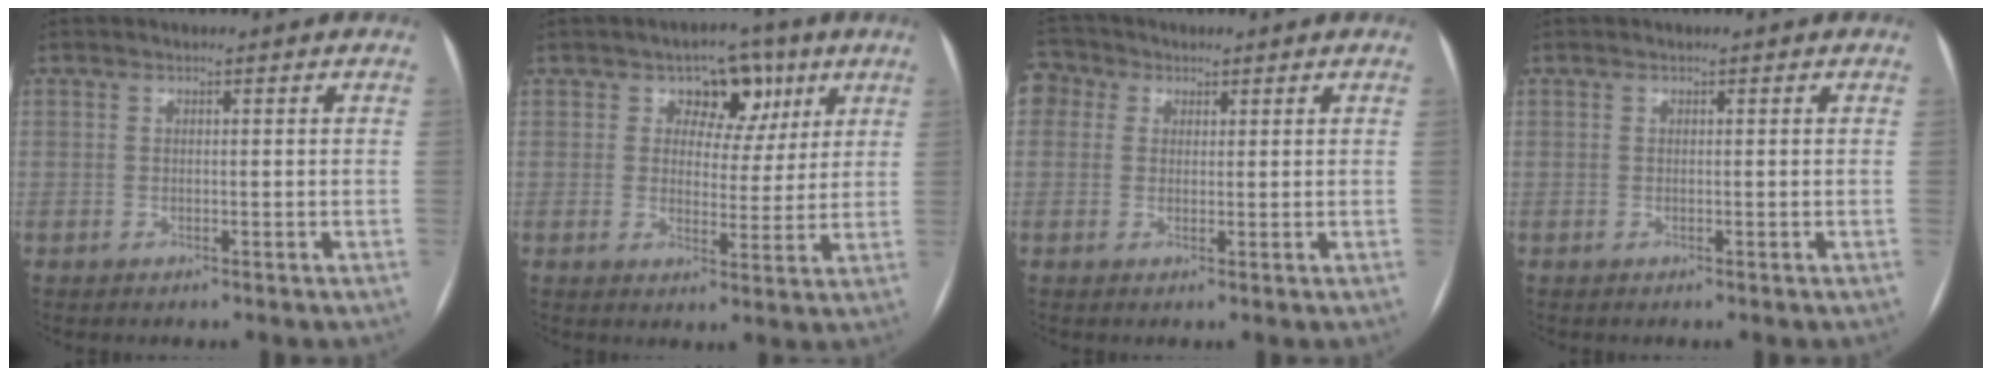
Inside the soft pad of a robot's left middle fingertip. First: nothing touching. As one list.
[{"total": 6.5, "force": [3.1, 4.8, 3.1], "torque": [-0.023, 0.015, 0.042]}, {"total": 4.5, "force": [1.8, 3.9, 1.4], "torque": [-0.037, 0.023, 0.033]}, {"total": 0.0}]